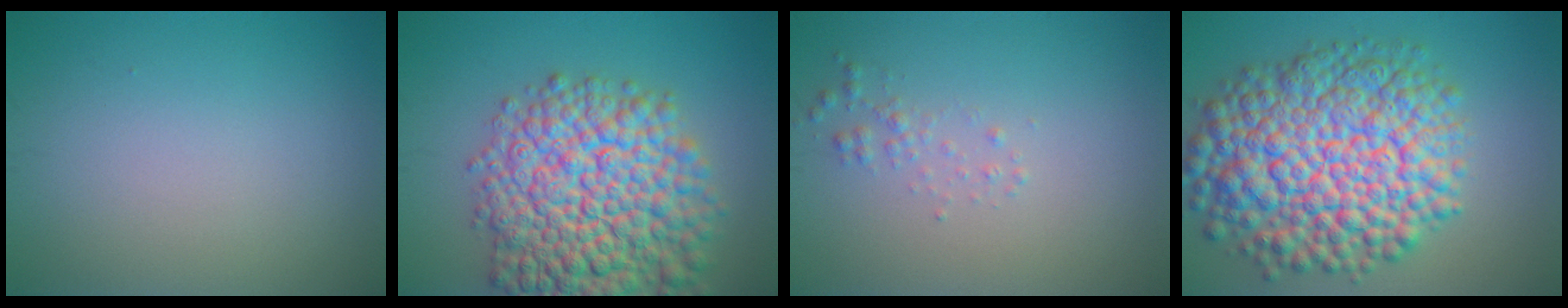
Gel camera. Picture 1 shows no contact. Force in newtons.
{"total": 12.8, "press": 12.8, "slide": 0.5}
{"total": 1.1, "press": 1.1, "slide": 0.0}
{"total": 13.2, "press": 13.1, "slide": 0.4}